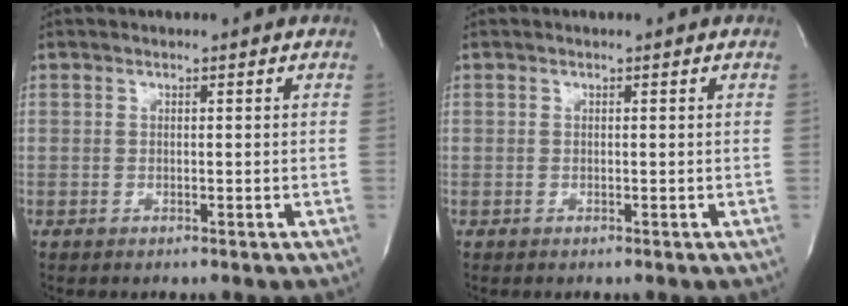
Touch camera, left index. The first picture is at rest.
{"total": 0.0}